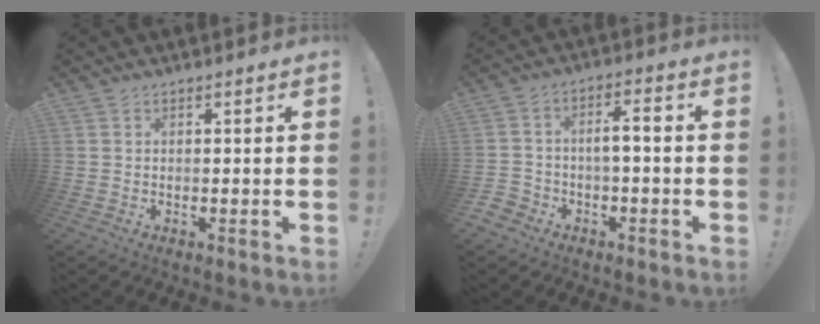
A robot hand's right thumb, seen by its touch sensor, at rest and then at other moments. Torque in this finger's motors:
{"motor_torque": [0.12, 0.13, 0.31, -0.33, 0.00]}